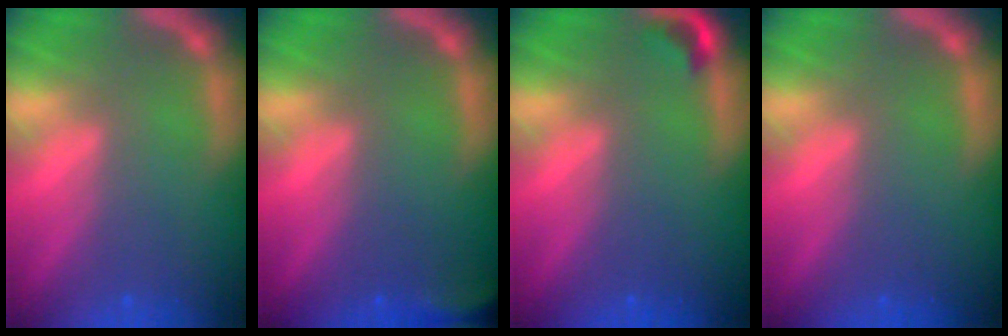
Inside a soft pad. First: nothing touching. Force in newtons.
{"total": 3.5}
{"total": 1.4}
{"total": 0.0}